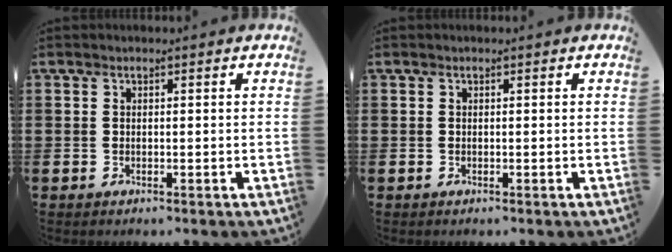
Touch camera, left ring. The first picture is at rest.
{"total": 0.0}